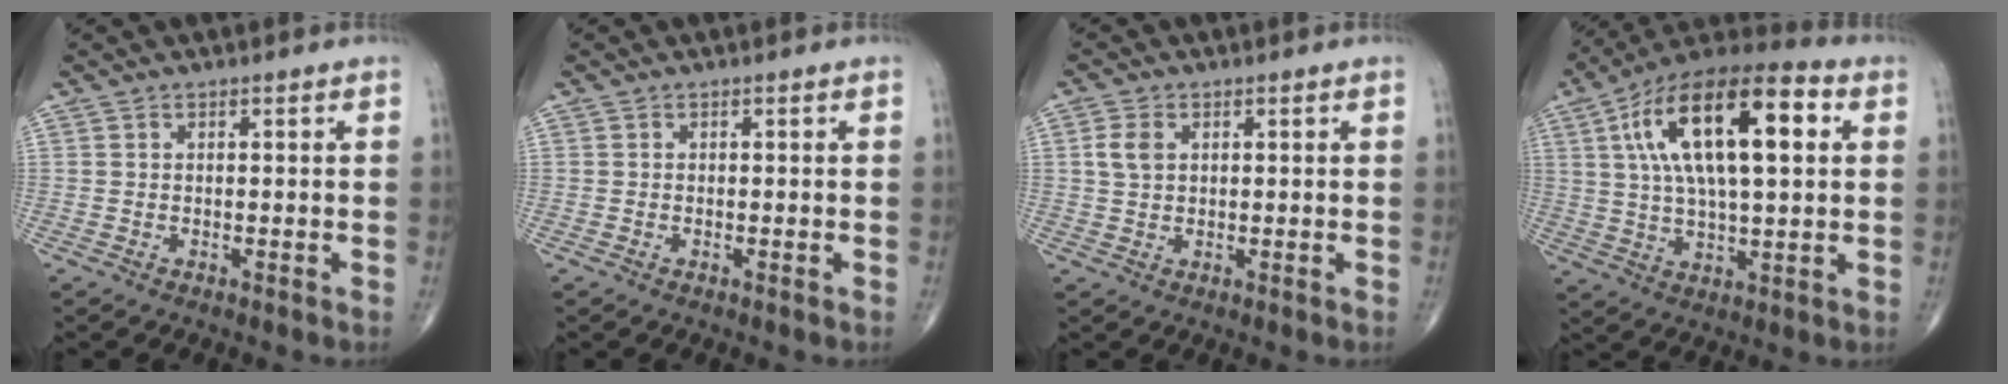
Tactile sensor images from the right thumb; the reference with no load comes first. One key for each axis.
{"total": 0.0}
{"total": 3.5, "fx": 0.9, "fy": 2.5, "fz": 2.3, "tx": -0.045, "ty": 0.002, "tz": 0.018}
{"total": 22.7, "fx": 6.0, "fy": 9.2, "fz": 19.8, "tx": -0.340, "ty": 0.019, "tz": 0.092}